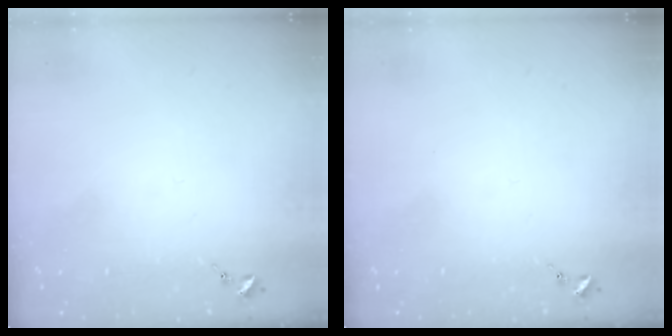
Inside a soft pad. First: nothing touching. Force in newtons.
{"total": 0.0}